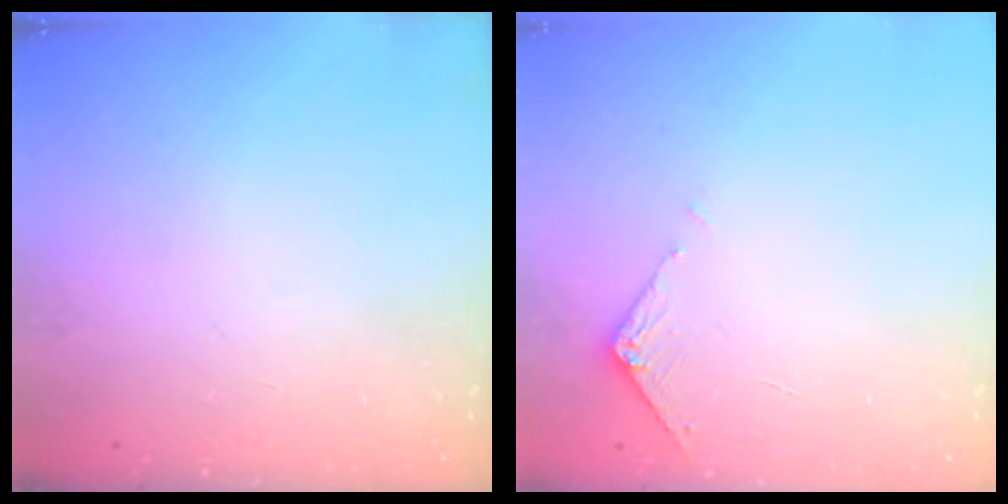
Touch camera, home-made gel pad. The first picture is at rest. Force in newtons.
{"total": 5.9, "press": 5.8, "slide": 0.7}